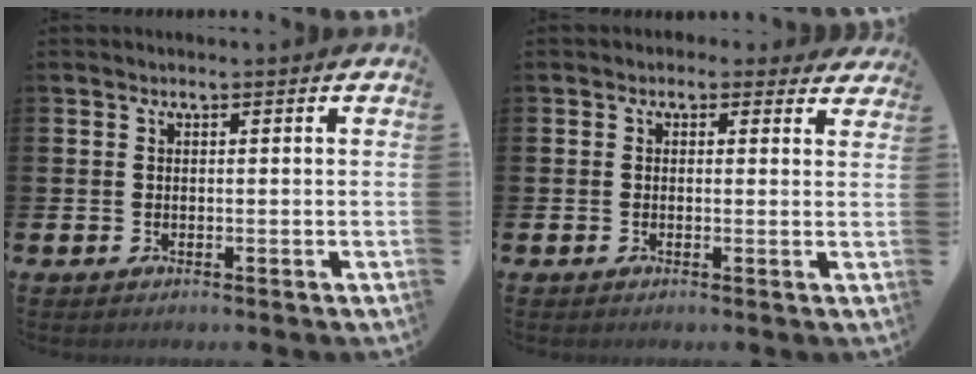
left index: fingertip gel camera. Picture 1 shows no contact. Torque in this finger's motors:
{"motor_torque": [1.14, -1.00, 0.20, 0.05]}